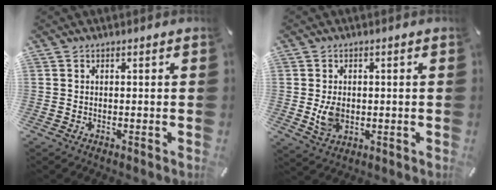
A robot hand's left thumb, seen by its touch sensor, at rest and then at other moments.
{"total": 5.8, "force": [-0.2, 4.4, 3.7], "torque": [-0.062, -0.009, -0.008]}